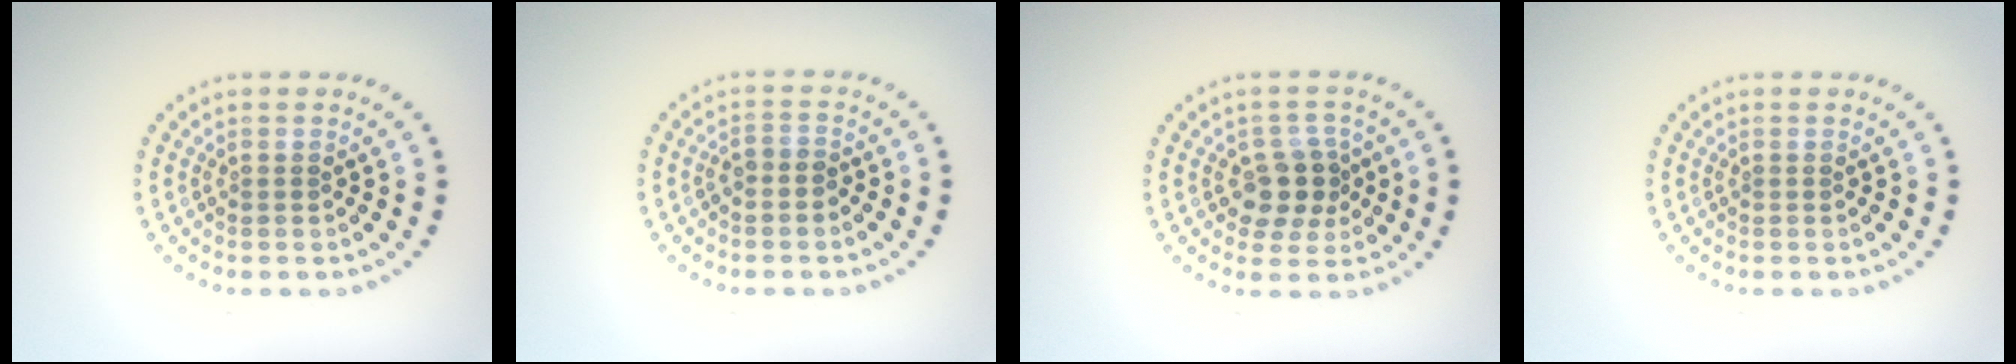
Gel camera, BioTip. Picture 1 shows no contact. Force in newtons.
{"total": 1.5, "press": 1.3, "slide": 0.8}
{"total": 3.5, "press": 3.3, "slide": 1.3}
{"total": 0.0}